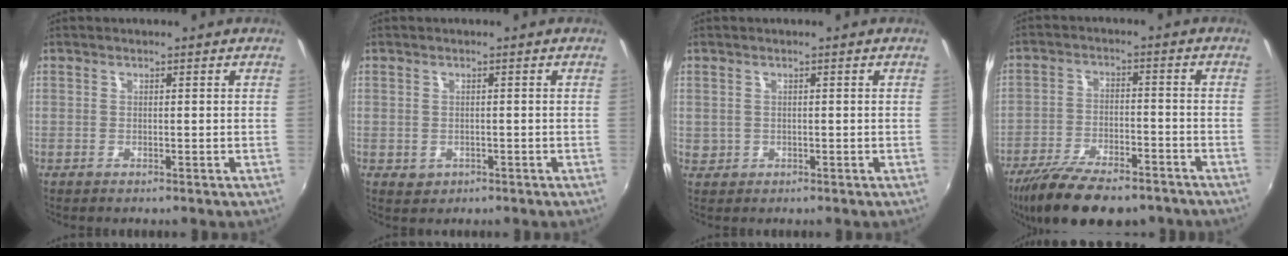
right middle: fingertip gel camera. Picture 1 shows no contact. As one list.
[{"total": 1.7, "force": [-0.4, 1.5, 0.7], "torque": [-0.013, -0.003, -0.003]}, {"total": 1.8, "force": [0.1, 1.7, 0.5], "torque": [-0.008, 0.000, 0.005]}, {"total": 16.6, "force": [-12.8, 5.6, 9.0], "torque": [-0.186, -0.037, -0.205]}]